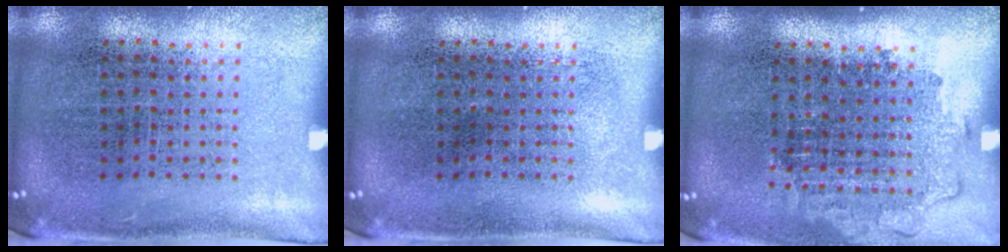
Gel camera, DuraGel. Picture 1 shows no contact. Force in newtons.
{"total": 0.0}
{"total": 1.1, "press": 1.0, "slide": 0.5}